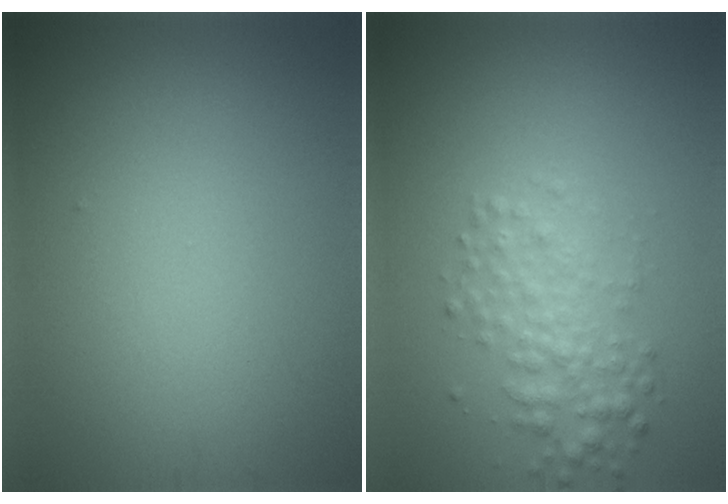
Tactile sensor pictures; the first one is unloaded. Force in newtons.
{"total": 2.7, "press": 2.7, "slide": 0.0}